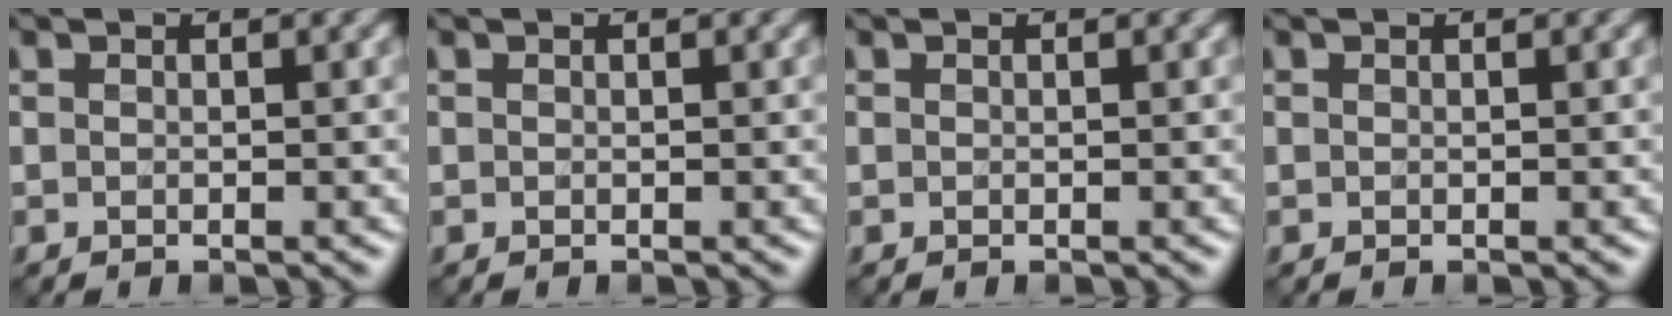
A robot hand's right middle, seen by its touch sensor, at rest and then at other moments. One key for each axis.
{"total": 0.0}
{"total": 0.0}
{"total": 0.0}